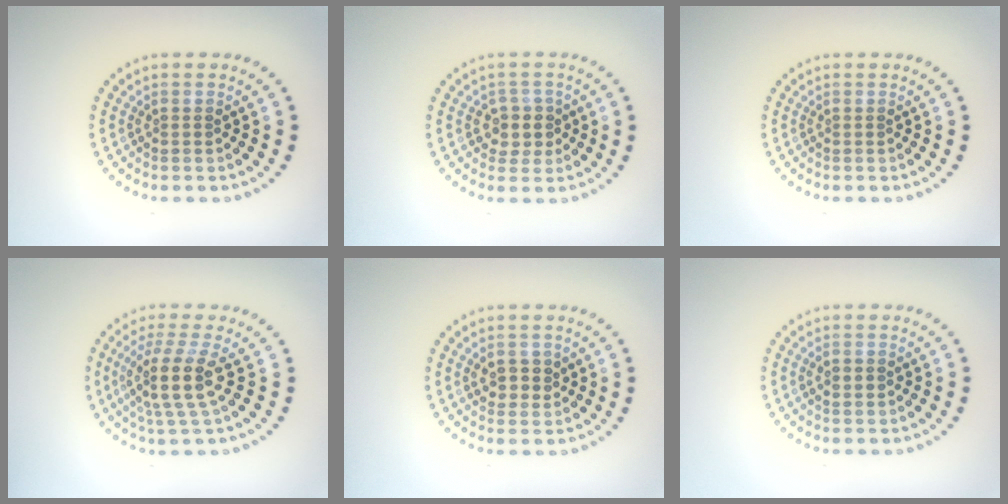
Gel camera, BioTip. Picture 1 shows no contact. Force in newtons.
{"total": 2.3, "press": 2.0, "slide": 1.0}
{"total": 0.0}
{"total": 4.2, "press": 3.4, "slide": 2.4}
{"total": 2.3, "press": 2.2, "slide": 0.6}
{"total": 1.6, "press": 1.6, "slide": 0.2}